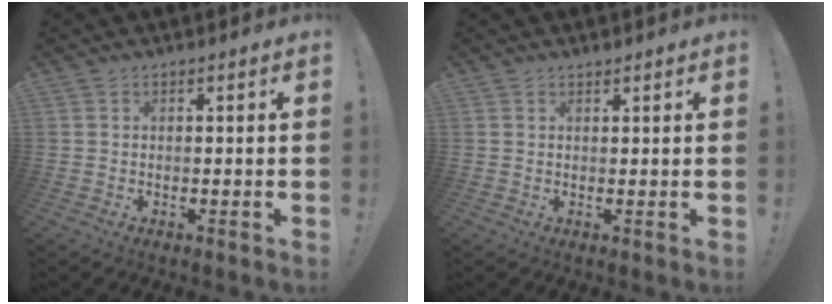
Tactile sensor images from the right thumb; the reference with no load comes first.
{"total": 0.8, "force": [0.8, 0.2, 0.0], "torque": [0.005, -0.002, 0.015]}